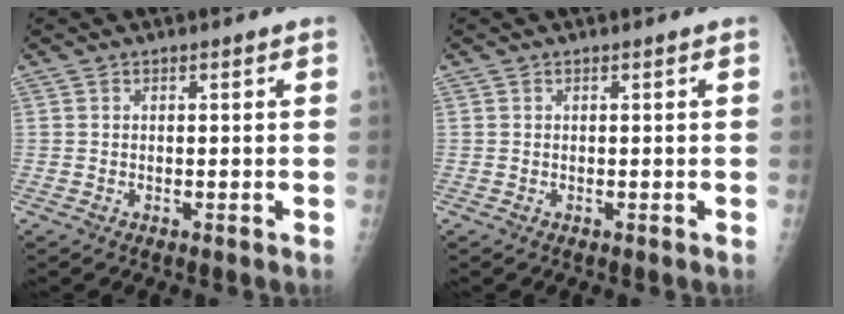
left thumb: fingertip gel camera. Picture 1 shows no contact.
{"total": 0.0}